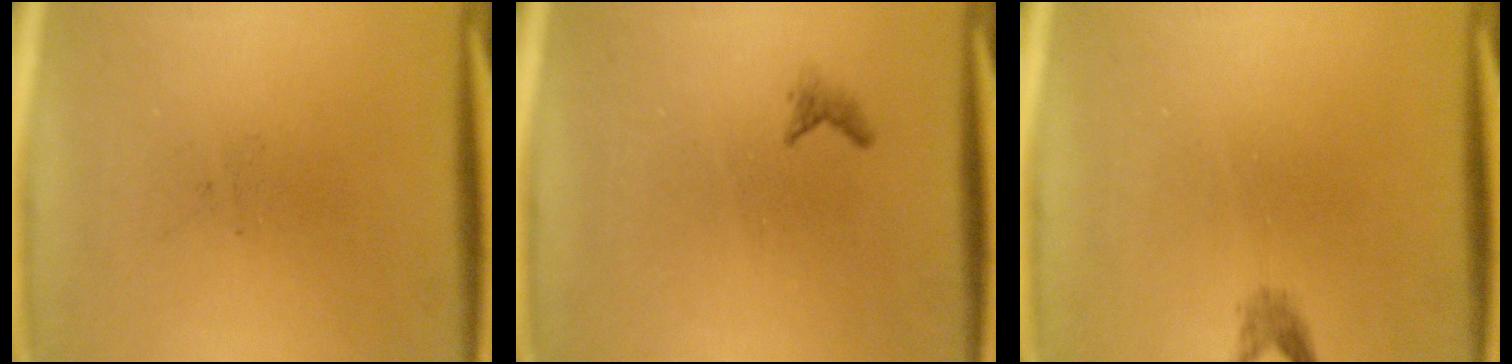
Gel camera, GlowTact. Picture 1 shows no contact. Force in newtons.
{"total": 0.7}
{"total": 1.2}